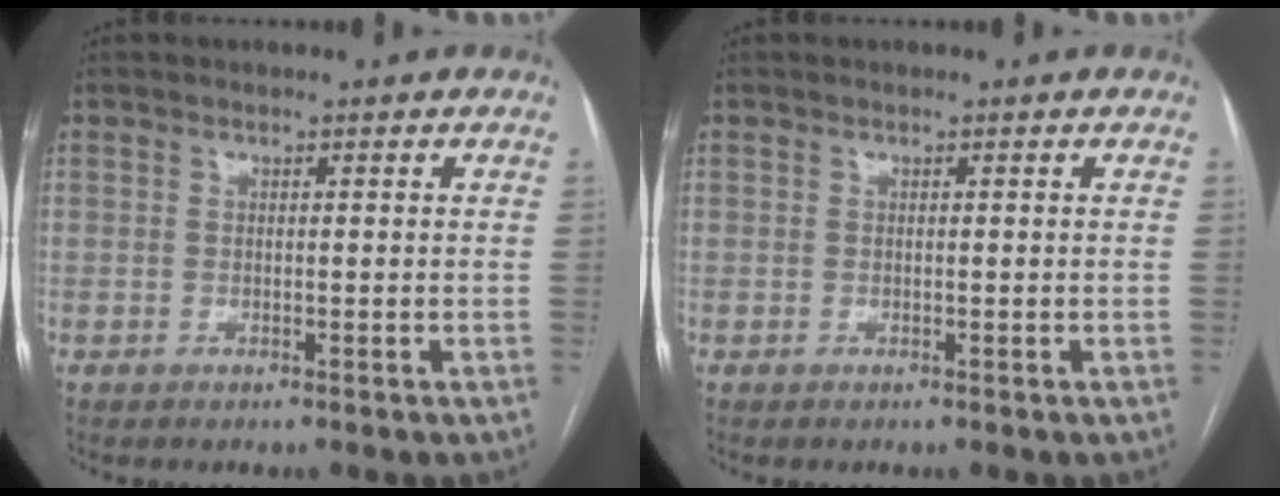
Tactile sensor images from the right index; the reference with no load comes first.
{"total": 0.0}